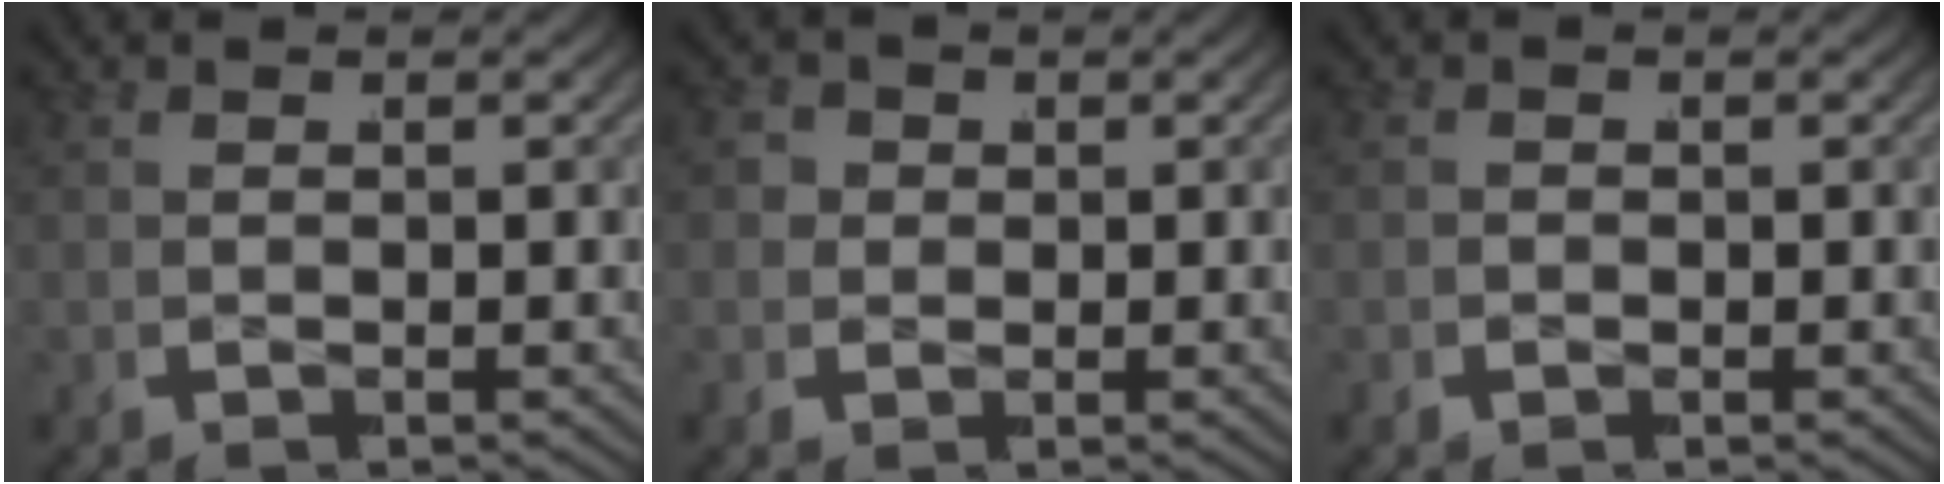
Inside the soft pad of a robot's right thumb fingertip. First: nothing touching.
{"total": 2.6, "force": [0.1, 2.4, 0.9], "torque": [-0.021, -0.009, 0.003]}
{"total": 0.6, "force": [-0.3, 0.5, 0.1], "torque": [0.000, 0.001, -0.008]}